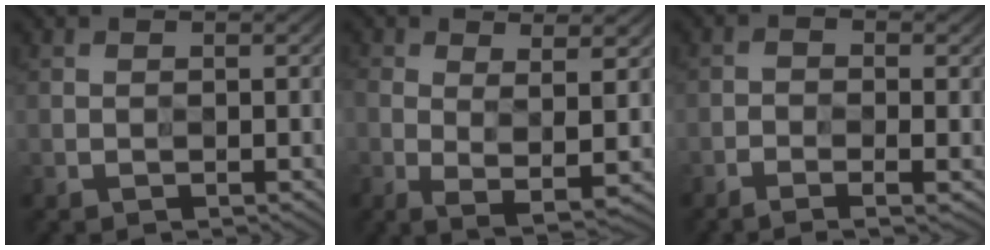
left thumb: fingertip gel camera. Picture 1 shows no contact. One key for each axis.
{"total": 6.0, "fx": 0.5, "fy": 2.3, "fz": 5.5, "tx": -0.124, "ty": -0.014, "tz": 0.018}
{"total": 4.1, "fx": -2.4, "fy": 1.2, "fz": 3.1, "tx": -0.058, "ty": -0.007, "tz": -0.035}